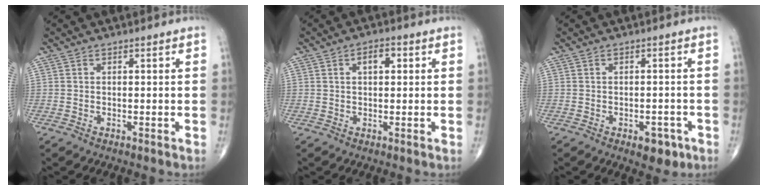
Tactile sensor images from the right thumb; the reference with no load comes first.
{"total": 3.2, "force": [1.0, 1.7, 2.6], "torque": [-0.034, 0.007, 0.012]}
{"total": 4.4, "force": [-2.2, 2.4, 2.9], "torque": [-0.019, 0.010, -0.024]}